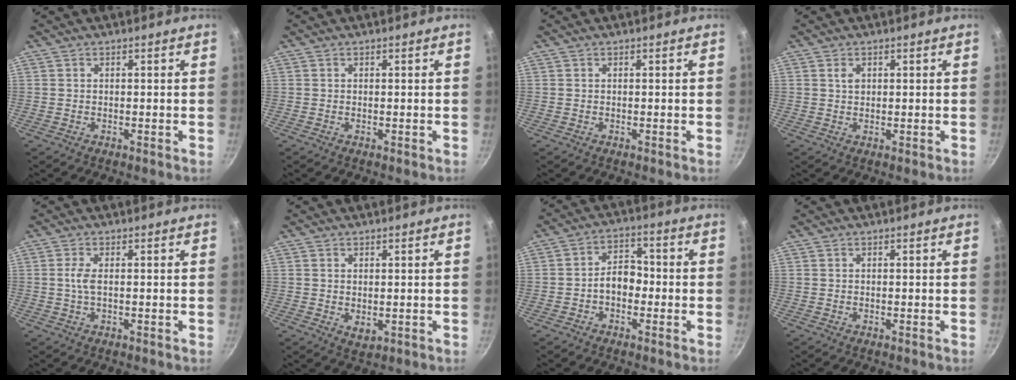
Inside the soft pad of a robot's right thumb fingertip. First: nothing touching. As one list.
[{"total": 0.0}, {"total": 0.0}, {"total": 1.8, "force": [0.6, 1.3, 1.1], "torque": [-0.014, -0.001, 0.010]}, {"total": 2.5, "force": [0.1, 0.7, 2.4], "torque": [-0.059, 0.002, 0.001]}, {"total": 2.3, "force": [0.3, 1.5, 1.7], "torque": [-0.026, -0.008, 0.007]}, {"total": 5.9, "force": [-1.5, 4.1, 3.9], "torque": [-0.031, 0.028, -0.034]}, {"total": 0.0}]